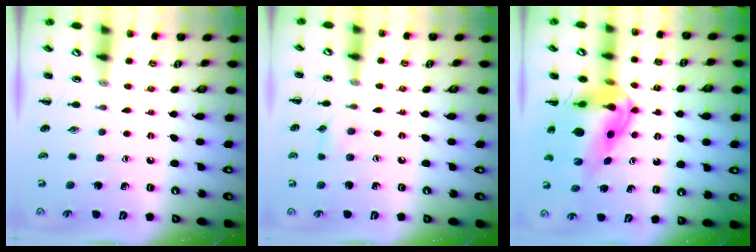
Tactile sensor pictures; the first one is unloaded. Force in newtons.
{"total": 5.4, "press": 5.0, "slide": 2.0}
{"total": 13.0, "press": 12.3, "slide": 4.1}